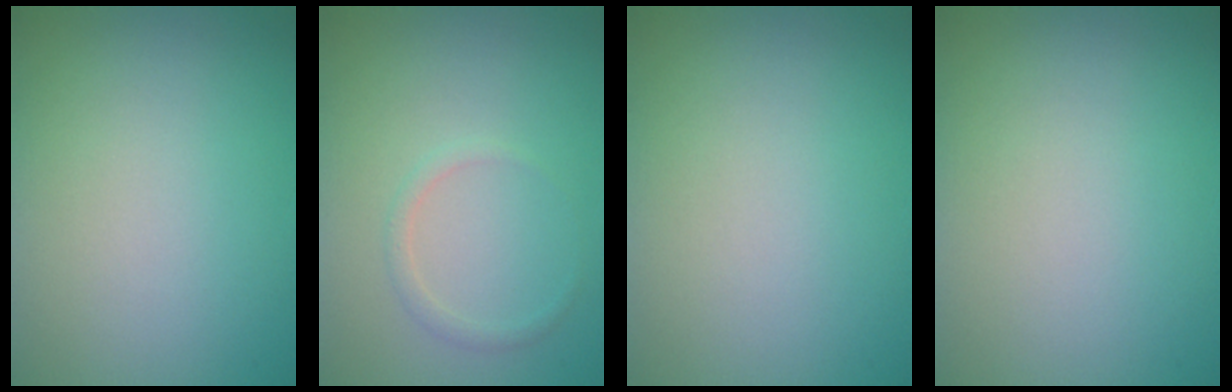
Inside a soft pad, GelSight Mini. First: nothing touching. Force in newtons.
{"total": 0.9, "press": 0.9, "slide": 0.1}
{"total": 0.0}
{"total": 0.0}